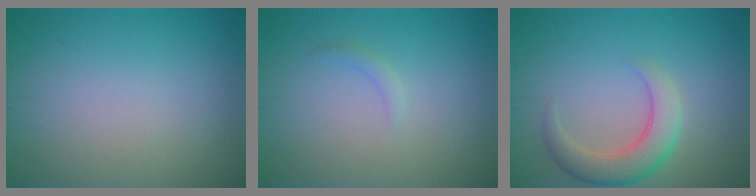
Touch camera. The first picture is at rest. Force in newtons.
{"total": 0.8, "press": 0.8, "slide": 0.1}
{"total": 4.1, "press": 4.1, "slide": 0.6}